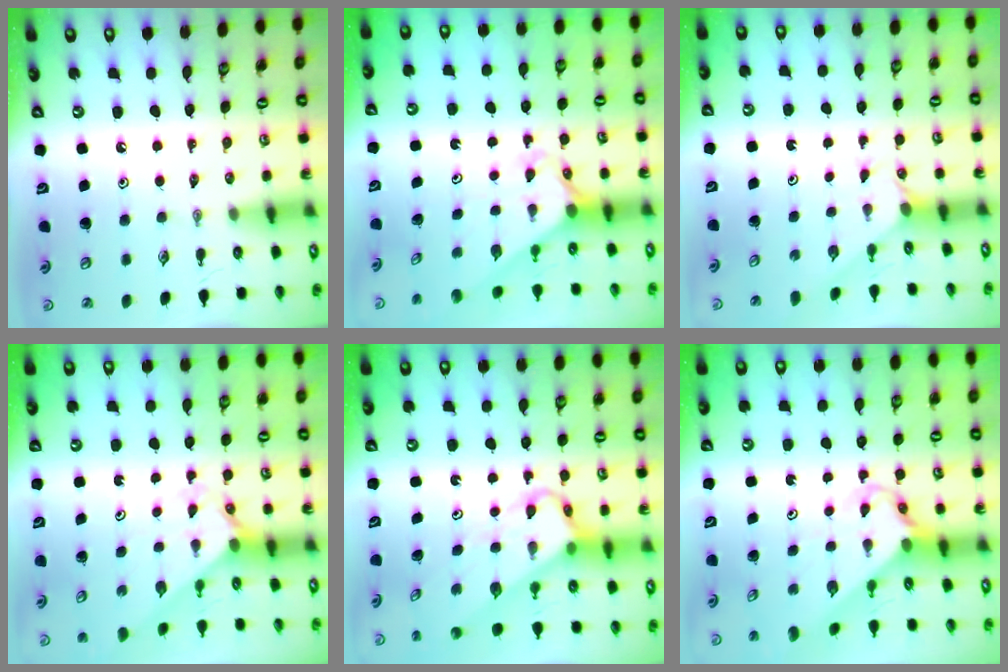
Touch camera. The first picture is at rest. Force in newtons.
{"total": 2.2, "press": 2.2, "slide": 0.1}
{"total": 0.9, "press": 0.9, "slide": 0.1}
{"total": 2.1, "press": 2.1, "slide": 0.2}
{"total": 3.9, "press": 3.9, "slide": 0.2}
{"total": 2.7, "press": 2.7, "slide": 0.2}